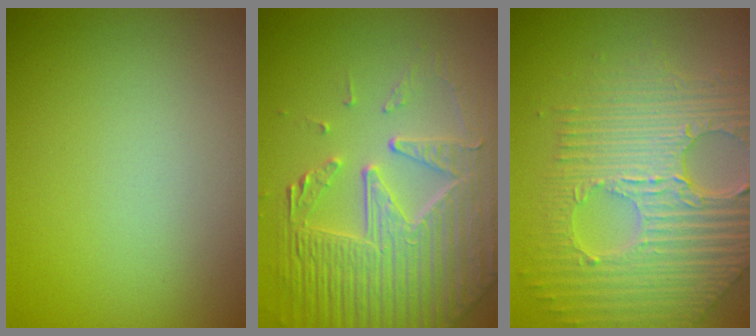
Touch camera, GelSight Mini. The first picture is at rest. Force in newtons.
{"total": 8.1, "press": 5.7, "slide": 5.8}
{"total": 9.7, "press": 6.7, "slide": 7.1}